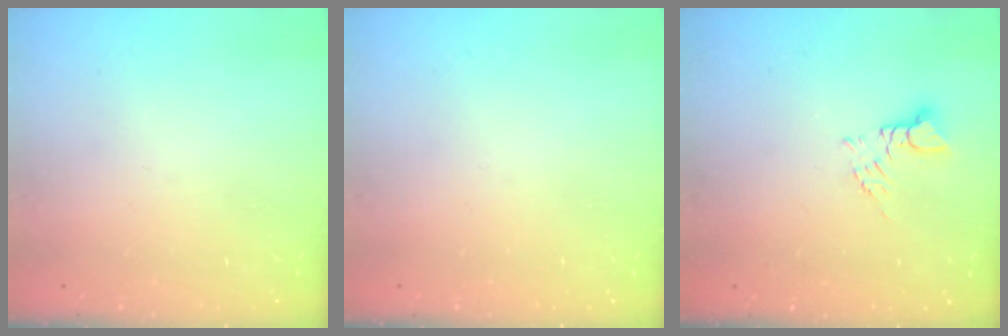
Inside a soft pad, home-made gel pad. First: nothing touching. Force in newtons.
{"total": 0.0}
{"total": 3.0, "press": 3.0, "slide": 0.4}